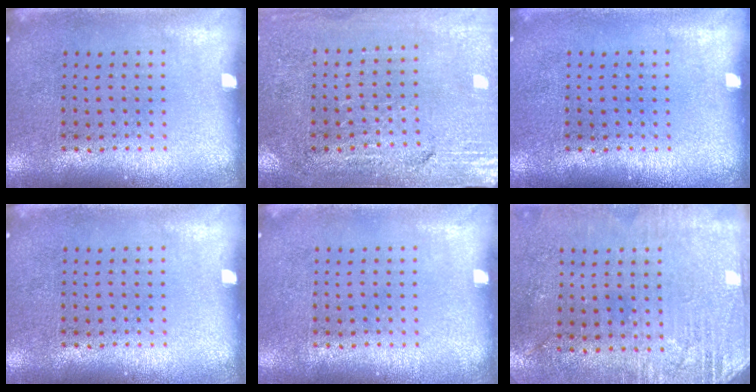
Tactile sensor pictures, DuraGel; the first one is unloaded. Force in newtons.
{"total": 3.1, "press": 2.9, "slide": 0.8}
{"total": 0.0}
{"total": 0.0}
{"total": 0.0}
{"total": 2.8, "press": 2.5, "slide": 1.3}